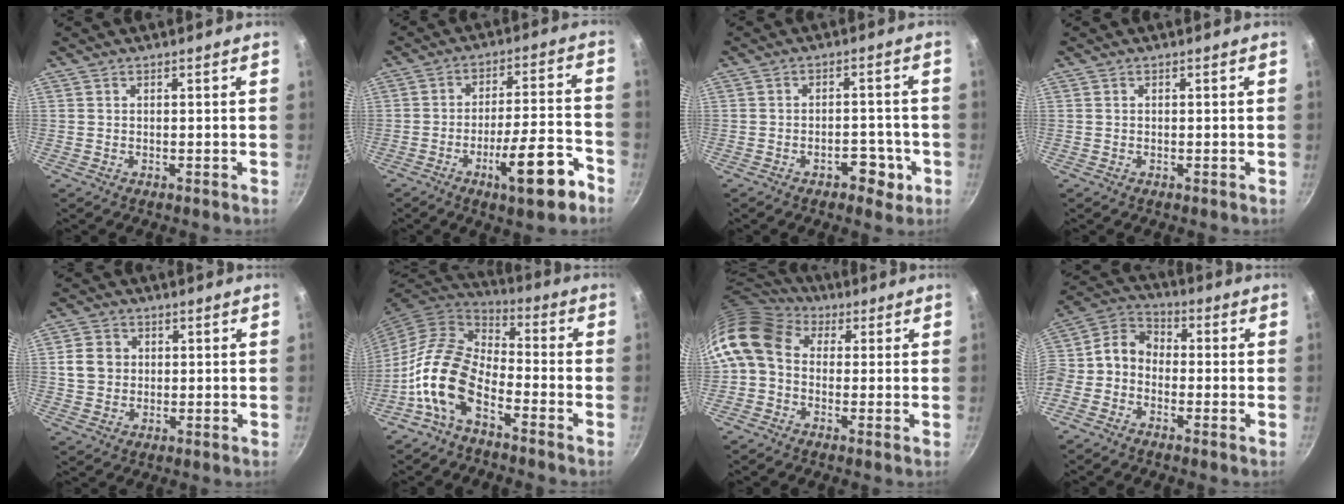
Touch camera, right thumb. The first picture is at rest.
{"total": 13.6, "force": [-7.3, 3.3, 11.0], "torque": [-0.147, 0.049, -0.104]}
{"total": 5.6, "force": [-2.6, 3.3, 3.7], "torque": [-0.025, 0.016, -0.031]}
{"total": 0.0}
{"total": 5.8, "force": [0.9, 5.1, 2.6], "torque": [-0.027, 0.003, 0.012]}
{"total": 13.1, "force": [-6.2, 7.0, 9.2], "torque": [-0.156, 0.051, -0.139]}
{"total": 11.6, "force": [1.4, 9.0, 7.1], "torque": [-0.131, 0.023, 0.003]}
{"total": 10.0, "force": [-1.9, 8.0, 5.8], "torque": [-0.107, 0.052, -0.063]}